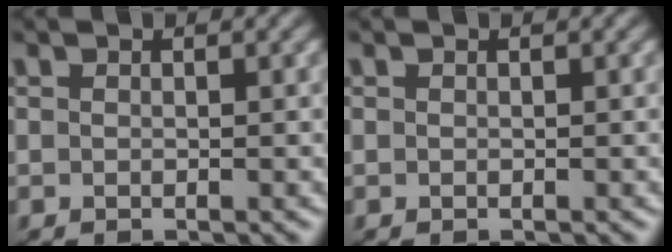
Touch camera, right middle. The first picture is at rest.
{"total": 0.0}